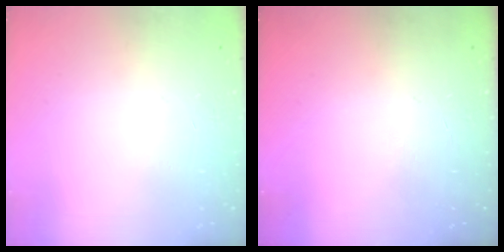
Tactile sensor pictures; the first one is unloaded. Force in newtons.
{"total": 2.4, "press": 2.4, "slide": 0.2}